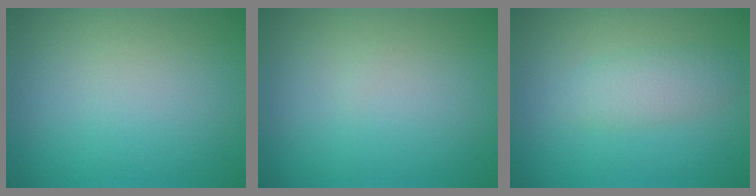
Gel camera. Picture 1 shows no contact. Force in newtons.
{"total": 0.0}
{"total": 2.3, "press": 2.3, "slide": 0.0}